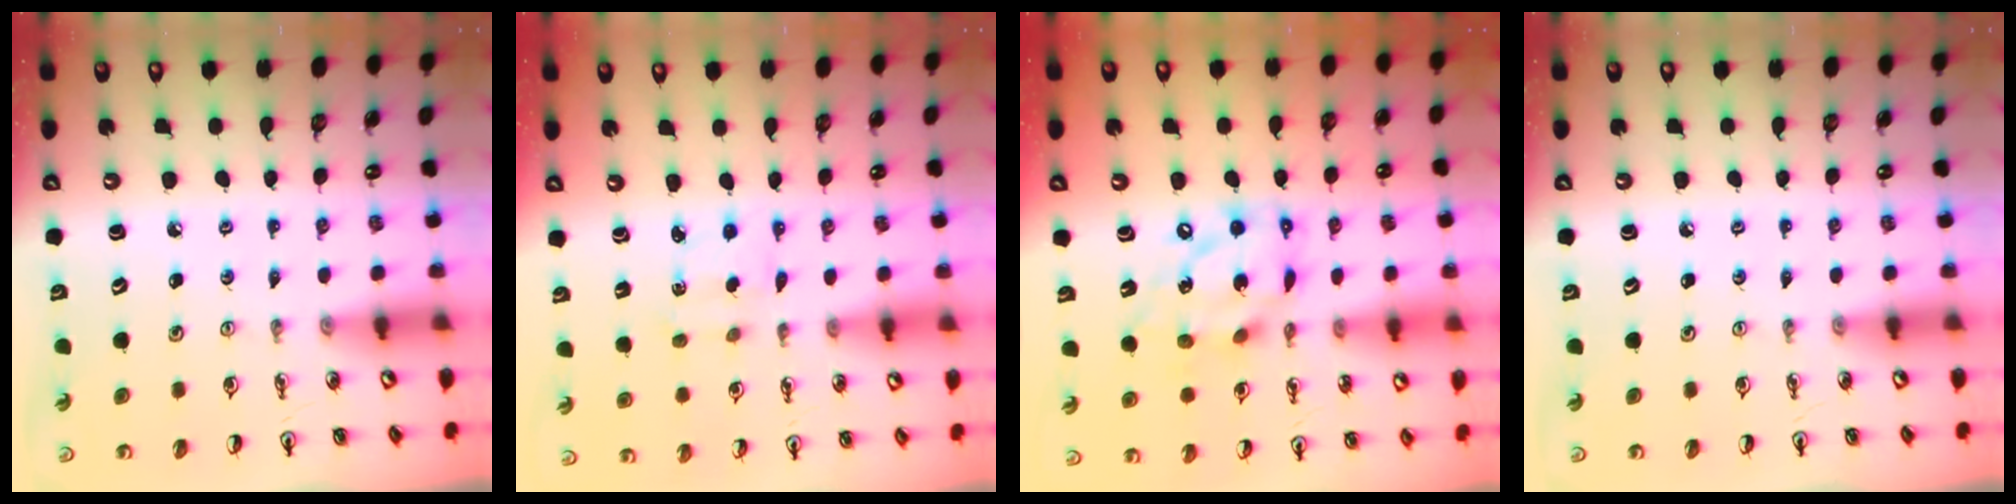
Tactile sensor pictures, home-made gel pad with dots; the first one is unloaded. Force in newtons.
{"total": 2.0, "press": 1.9, "slide": 0.7}
{"total": 14.5, "press": 14.5, "slide": 1.6}
{"total": 0.0}